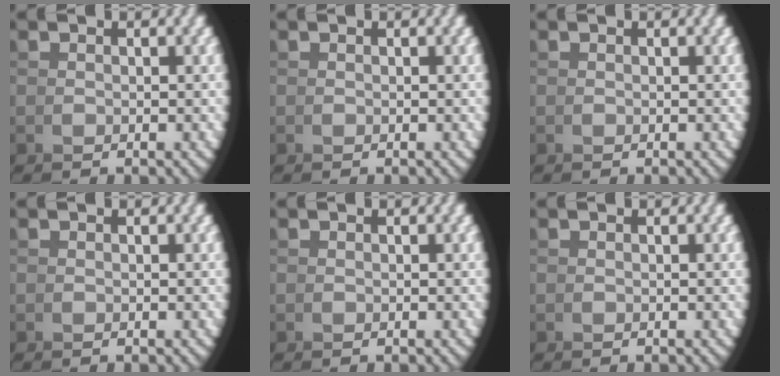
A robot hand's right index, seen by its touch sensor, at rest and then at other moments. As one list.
[{"total": 0.0}, {"total": 0.0}, {"total": 0.0}, {"total": 0.0}, {"total": 0.0}]